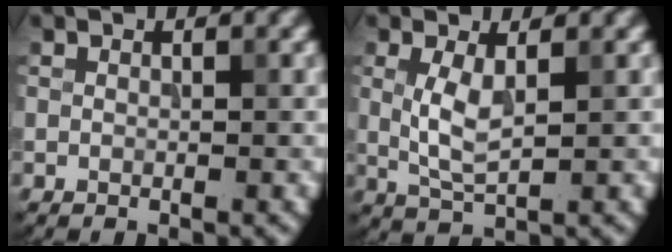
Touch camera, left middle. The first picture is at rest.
{"total": 3.0, "force": [0.5, 1.1, 2.8], "torque": [-0.066, -0.003, 0.013]}